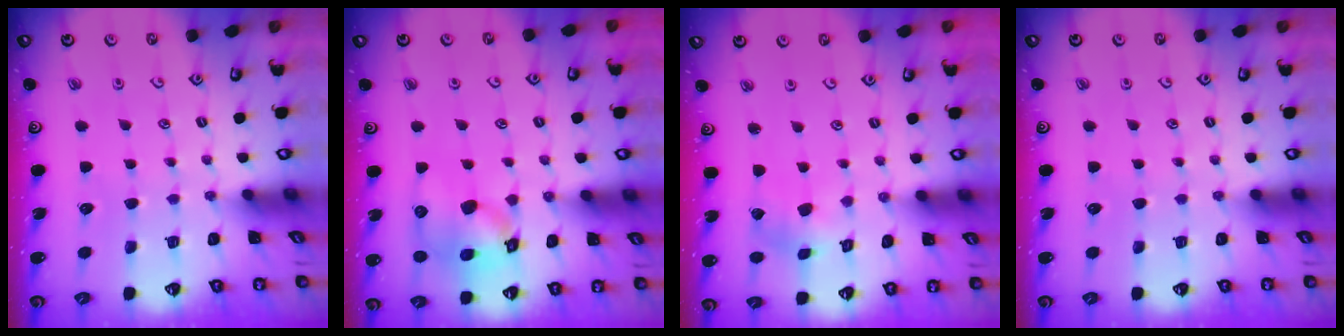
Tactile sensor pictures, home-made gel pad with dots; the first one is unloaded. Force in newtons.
{"total": 11.6, "press": 11.5, "slide": 1.5}
{"total": 1.7, "press": 1.7, "slide": 0.2}
{"total": 0.0}